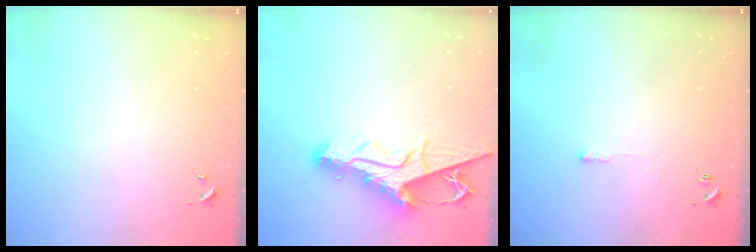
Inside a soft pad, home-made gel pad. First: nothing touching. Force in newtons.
{"total": 15.4, "press": 15.4, "slide": 1.5}
{"total": 2.6, "press": 2.6, "slide": 0.4}